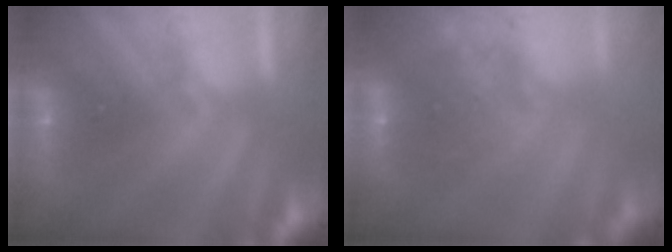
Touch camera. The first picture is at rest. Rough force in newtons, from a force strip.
{"total": 7.6}